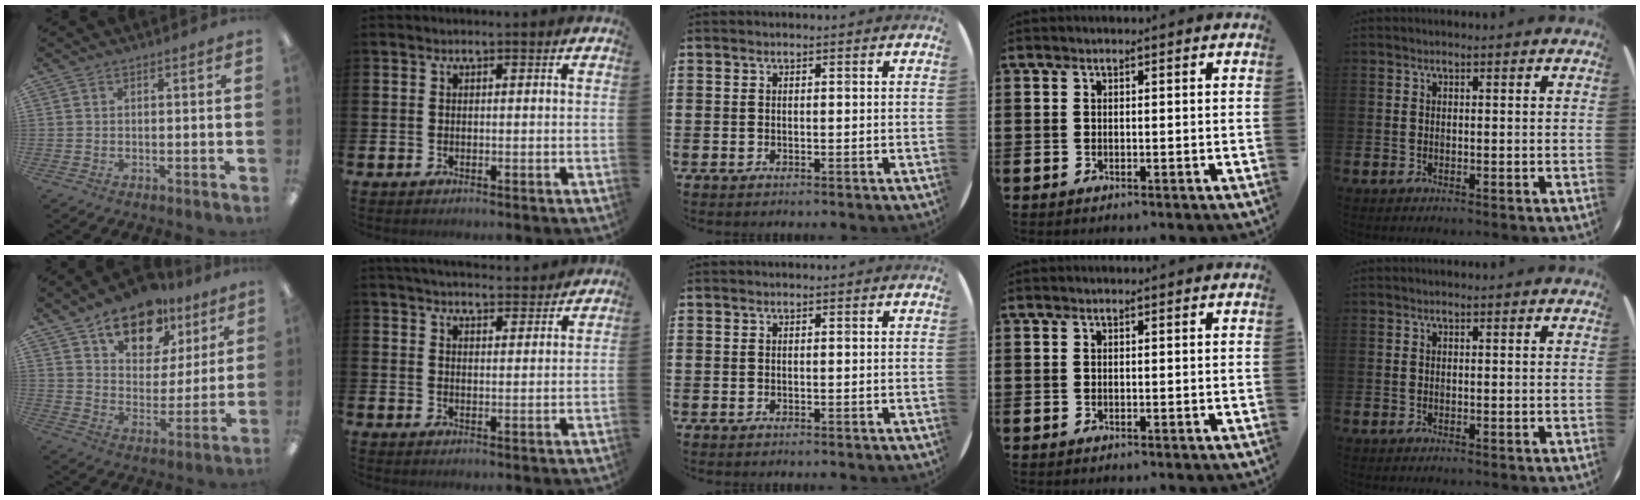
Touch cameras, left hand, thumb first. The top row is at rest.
{"thumb": {"total": 15.5, "force": [10.7, 8.8, 7.0], "torque": [-0.103, -0.056, 0.190]}, "index": {"total": 4.5, "force": [4.5, 0.4, 0.4], "torque": [-0.018, -0.023, 0.082]}}